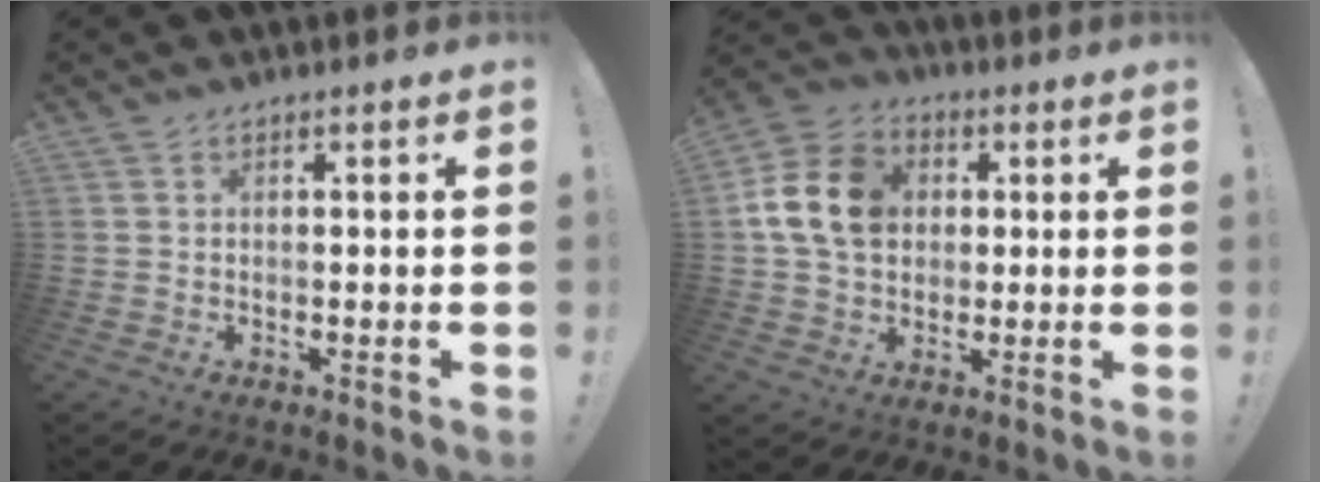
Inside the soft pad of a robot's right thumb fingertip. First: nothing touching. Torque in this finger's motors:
{"motor_torque": [0.45, 0.45, 0.04, 0.03, 0.06]}